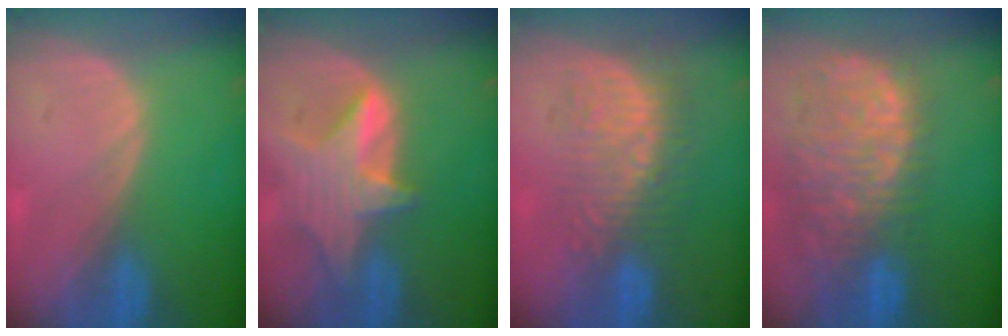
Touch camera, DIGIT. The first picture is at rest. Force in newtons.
{"total": 7.1, "press": 6.8, "slide": 1.9}
{"total": 9.1, "press": 8.4, "slide": 3.5}
{"total": 13.3, "press": 11.0, "slide": 7.5}